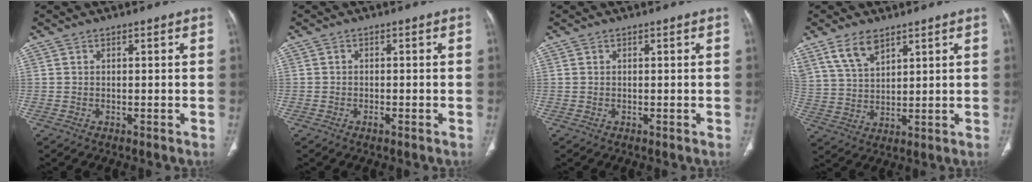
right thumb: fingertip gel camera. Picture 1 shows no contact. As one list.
[{"total": 0.9, "force": [-0.6, 0.5, 0.5], "torque": [-0.003, 0.004, -0.012]}, {"total": 0.0}, {"total": 7.4, "force": [5.1, 3.4, 4.1], "torque": [-0.071, -0.019, 0.109]}]